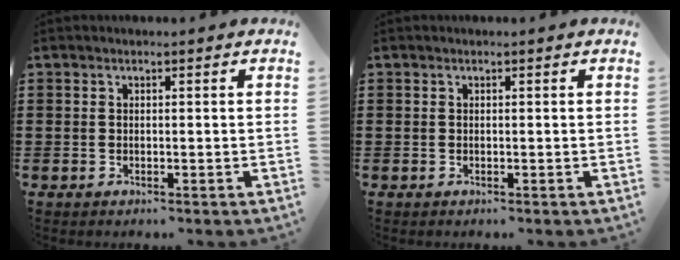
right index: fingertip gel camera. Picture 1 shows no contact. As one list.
[{"total": 0.0}]